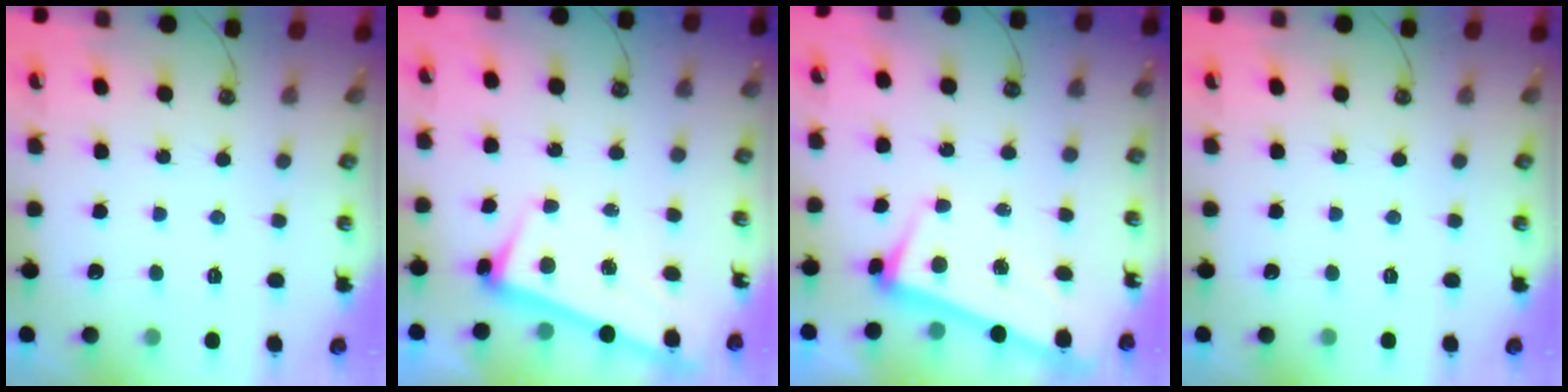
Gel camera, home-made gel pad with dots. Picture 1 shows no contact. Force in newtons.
{"total": 2.6, "press": 2.5, "slide": 0.7}
{"total": 3.3, "press": 3.1, "slide": 1.1}
{"total": 0.0}